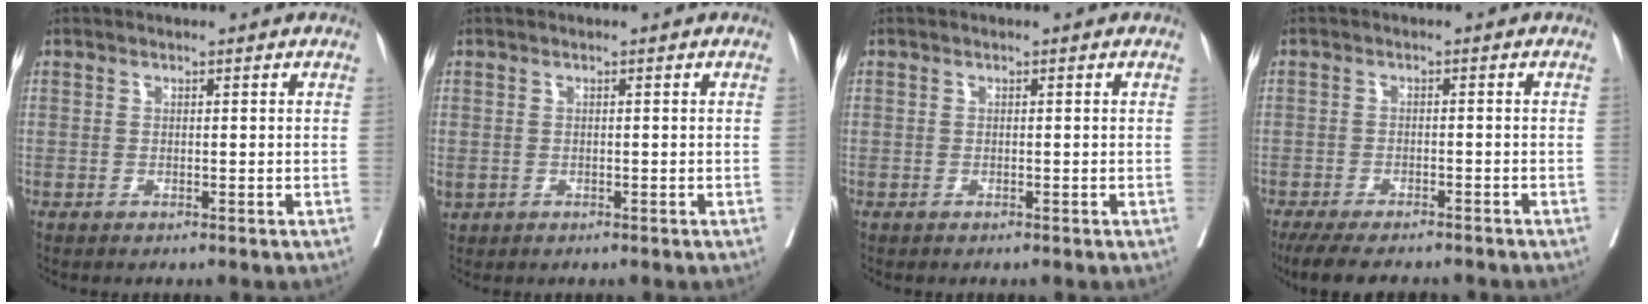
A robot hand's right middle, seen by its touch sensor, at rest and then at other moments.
{"total": 1.1, "force": [-0.1, 0.9, 0.5], "torque": [-0.014, 0.002, 0.005]}
{"total": 0.0}
{"total": 11.0, "force": [-9.6, 2.3, 4.8], "torque": [-0.073, -0.012, -0.135]}